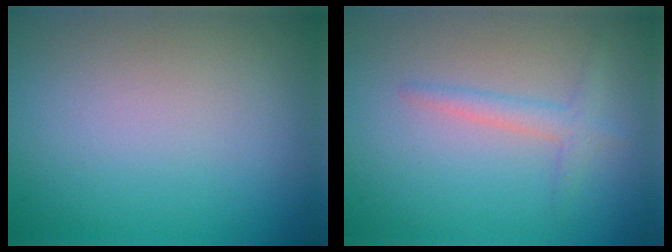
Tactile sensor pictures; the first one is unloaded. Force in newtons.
{"total": 1.8, "press": 1.8, "slide": 0.1}